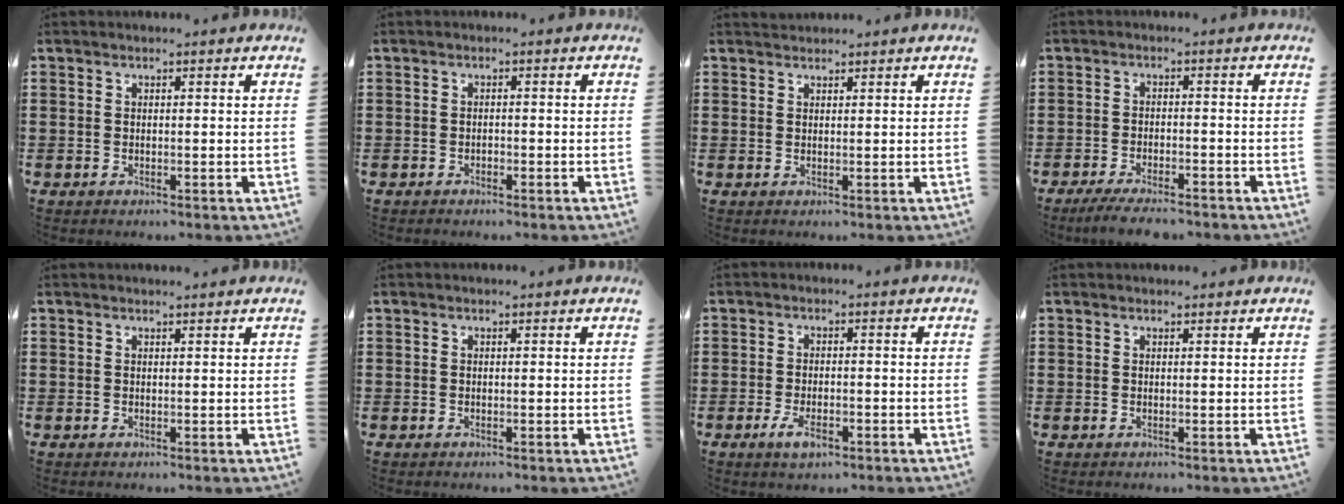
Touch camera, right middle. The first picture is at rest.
{"total": 0.8, "force": [-0.7, 0.2, 0.2], "torque": [-0.005, -0.002, -0.015]}
{"total": 1.0, "force": [1.0, 0.2, -0.1], "torque": [-0.001, -0.001, 0.019]}
{"total": 3.8, "force": [-3.4, 0.4, 1.6], "torque": [-0.031, -0.004, -0.068]}
{"total": 0.7, "force": [0.6, -0.1, 0.1], "torque": [-0.001, -0.003, 0.012]}
{"total": 0.0}
{"total": 3.4, "force": [-1.6, 1.3, 2.7], "torque": [-0.060, -0.005, -0.033]}
{"total": 0.5, "force": [0.5, 0.0, 0.0], "torque": [-0.002, -0.002, 0.011]}